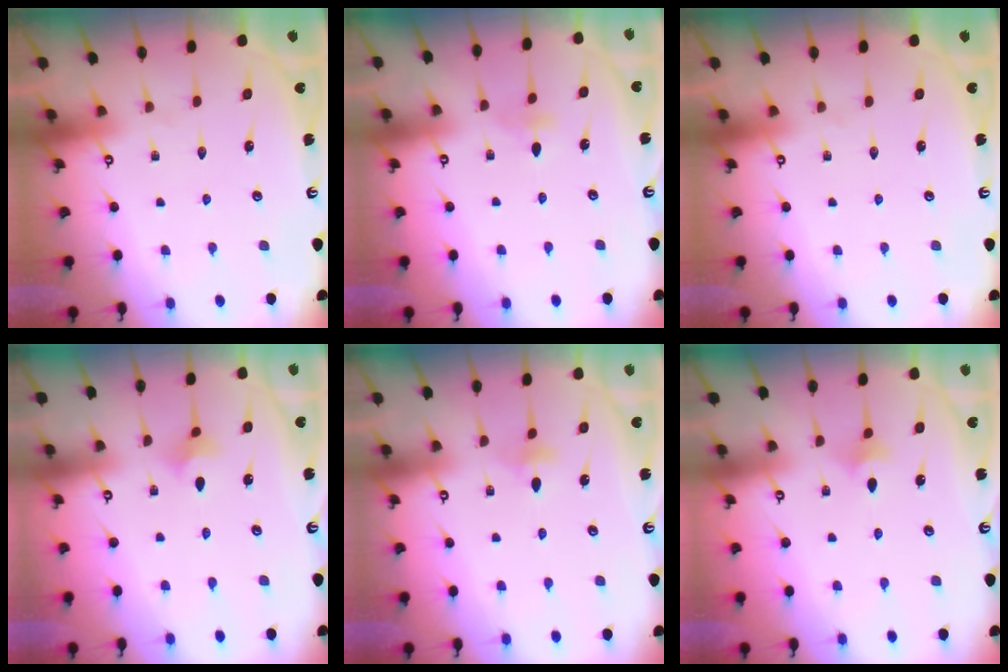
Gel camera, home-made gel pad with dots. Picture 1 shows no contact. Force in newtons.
{"total": 3.7, "press": 3.6, "slide": 0.8}
{"total": 0.0}
{"total": 3.3, "press": 3.2, "slide": 0.8}
{"total": 4.0, "press": 3.8, "slide": 1.2}
{"total": 3.5, "press": 3.4, "slide": 0.9}